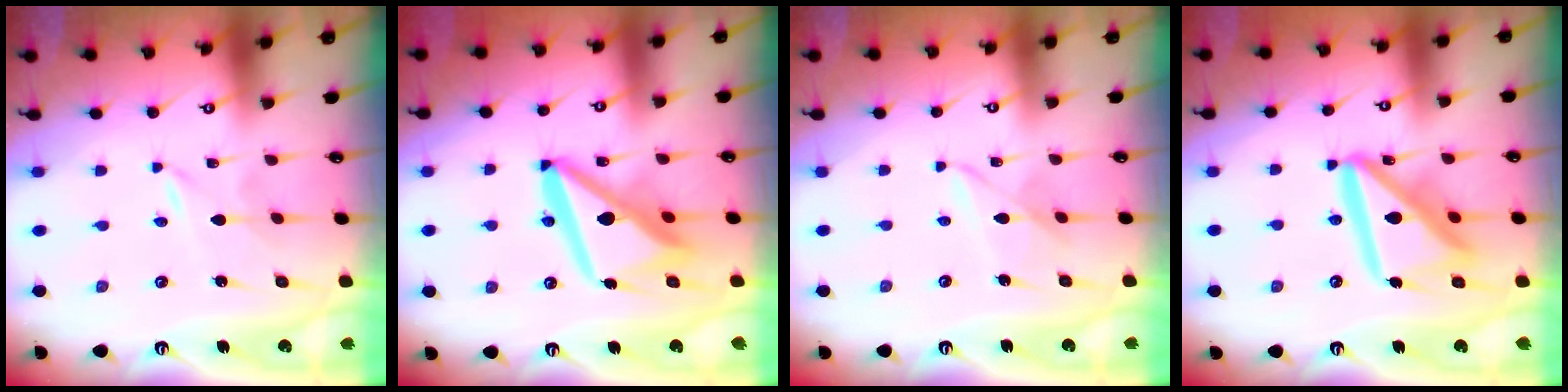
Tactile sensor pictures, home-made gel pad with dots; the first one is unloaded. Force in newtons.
{"total": 14.4, "press": 14.4, "slide": 1.5}
{"total": 4.5, "press": 4.5, "slide": 0.3}
{"total": 18.1, "press": 18.0, "slide": 1.8}